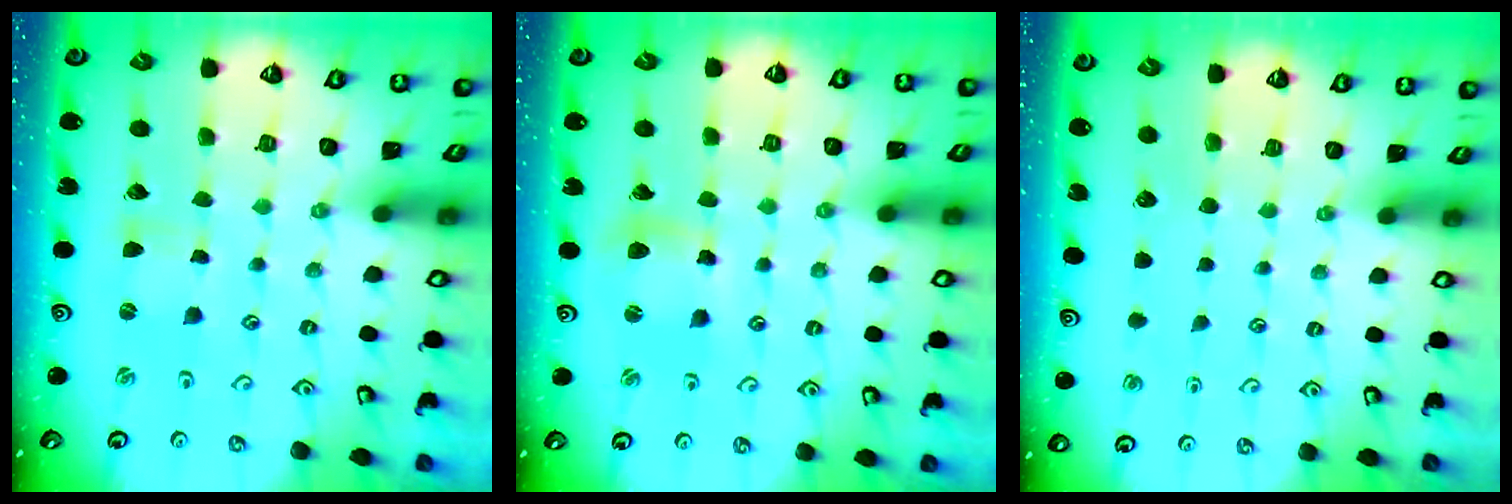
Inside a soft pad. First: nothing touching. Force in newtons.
{"total": 7.4, "press": 7.3, "slide": 1.1}
{"total": 0.0}